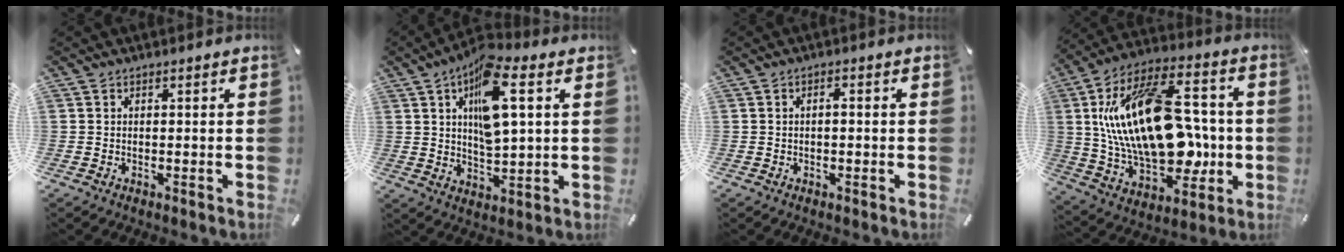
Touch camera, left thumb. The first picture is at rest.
{"total": 14.0, "force": [5.0, 5.5, 11.8], "torque": [-0.210, -0.009, 0.081]}
{"total": 1.5, "force": [-0.3, 0.7, 1.3], "torque": [-0.024, 0.004, -0.008]}
{"total": 29.5, "force": [2.0, 17.0, 24.0], "torque": [-0.463, -0.003, 0.036]}